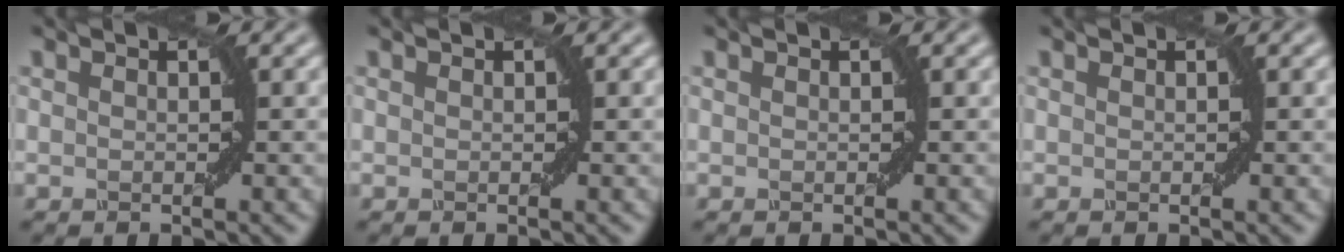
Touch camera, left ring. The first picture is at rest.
{"total": 0.0}
{"total": 0.0}
{"total": 0.0}